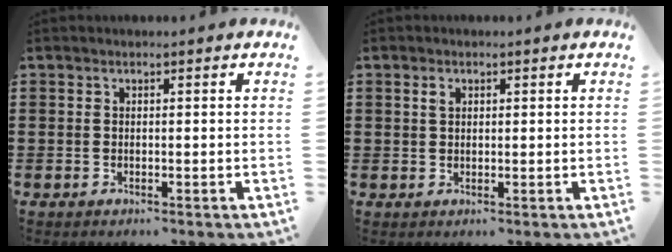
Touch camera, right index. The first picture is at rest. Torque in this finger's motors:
{"motor_torque": [0.82, 1.10, -0.17, -0.21]}